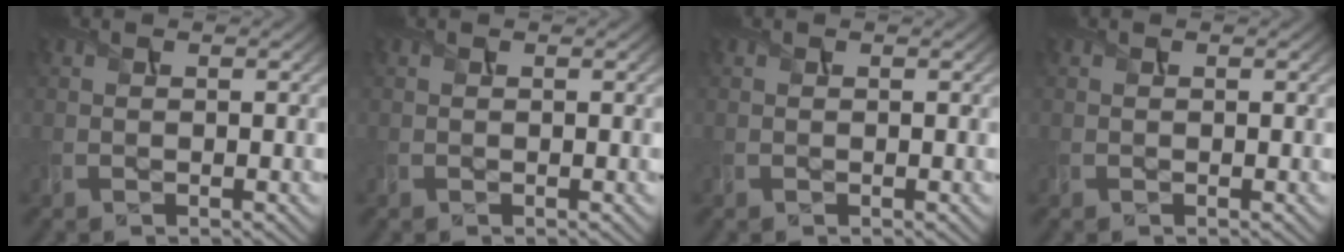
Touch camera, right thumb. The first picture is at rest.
{"total": 0.0}
{"total": 0.0}
{"total": 0.0}